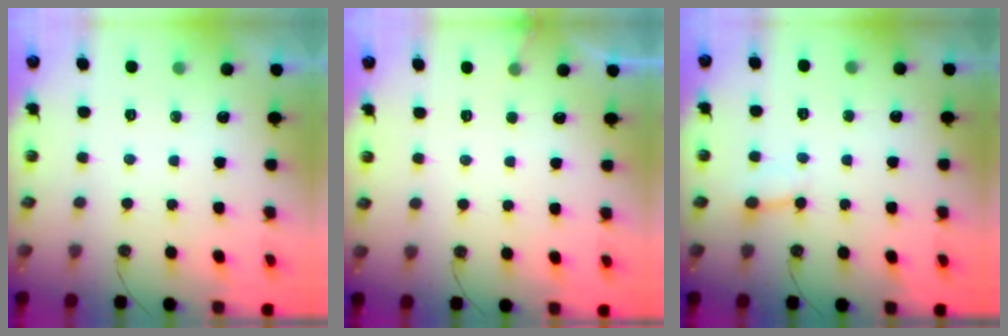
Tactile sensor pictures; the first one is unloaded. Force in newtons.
{"total": 3.7, "press": 3.7, "slide": 0.3}
{"total": 2.5, "press": 2.5, "slide": 0.4}